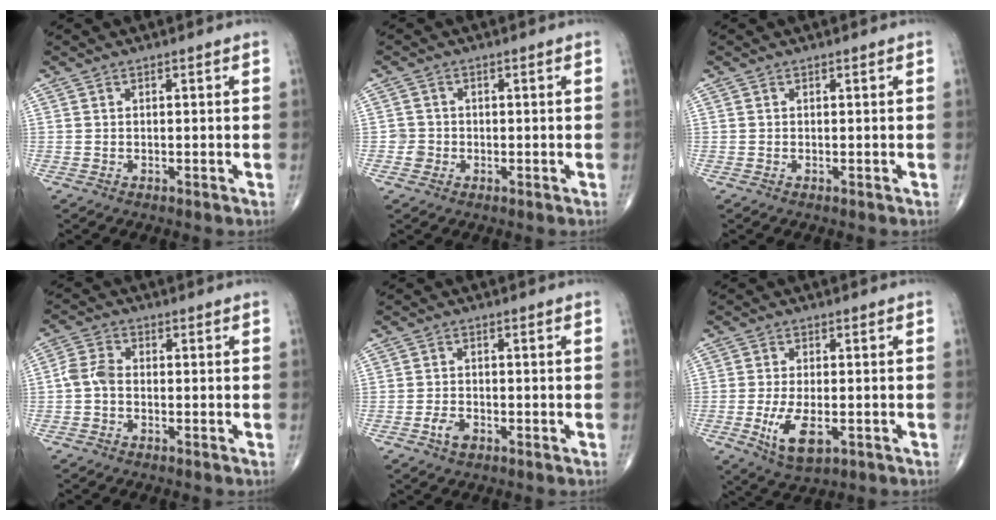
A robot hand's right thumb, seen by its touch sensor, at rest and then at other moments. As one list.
[{"total": 2.0, "force": [-0.6, 1.9, 0.0], "torque": [0.013, 0.008, -0.015]}, {"total": 0.0}, {"total": 4.0, "force": [-0.7, 2.6, 3.0], "torque": [-0.062, 0.010, -0.023]}, {"total": 2.8, "force": [-1.4, 1.6, 1.8], "torque": [-0.031, 0.007, -0.025]}, {"total": 7.7, "force": [-2.2, 3.6, 6.5], "torque": [-0.120, -0.011, -0.032]}]